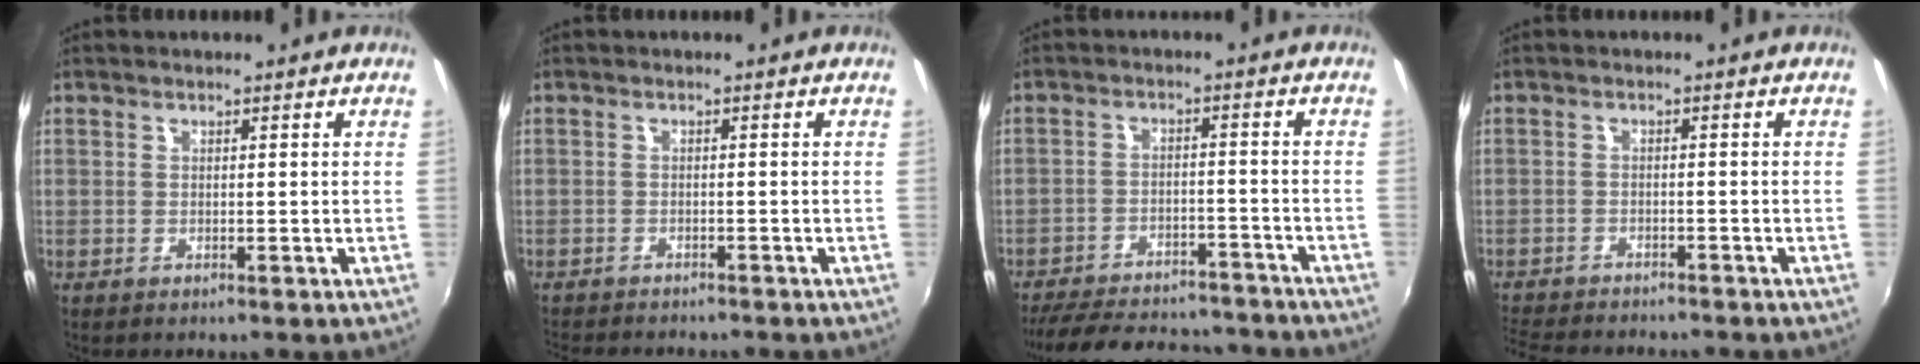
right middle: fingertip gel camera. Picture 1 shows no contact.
{"total": 5.4, "force": [-5.0, 0.9, 1.7], "torque": [-0.047, -0.015, -0.077]}
{"total": 22.4, "force": [-19.4, 7.1, 8.7], "torque": [-0.185, 0.009, -0.252]}
{"total": 9.7, "force": [-8.9, 2.0, 3.4], "torque": [-0.093, -0.015, -0.141]}